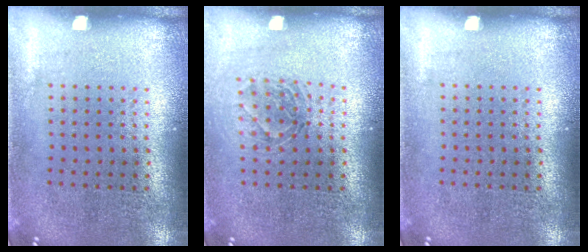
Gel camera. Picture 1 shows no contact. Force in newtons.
{"total": 1.4, "press": 1.2, "slide": 0.7}
{"total": 0.0}